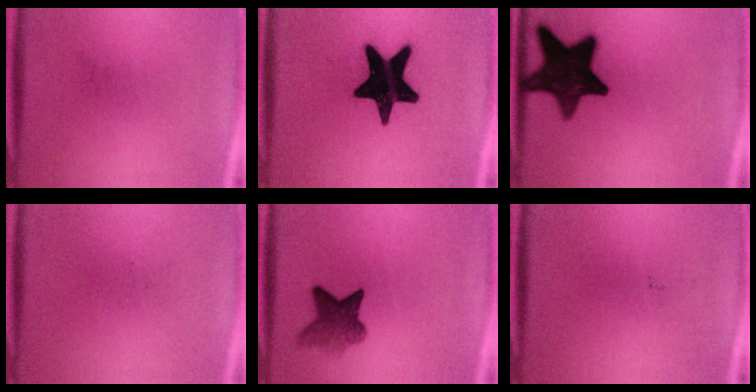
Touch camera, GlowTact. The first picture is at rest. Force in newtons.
{"total": 20.0}
{"total": 16.9}
{"total": 0.0}
{"total": 5.9}
{"total": 0.0}